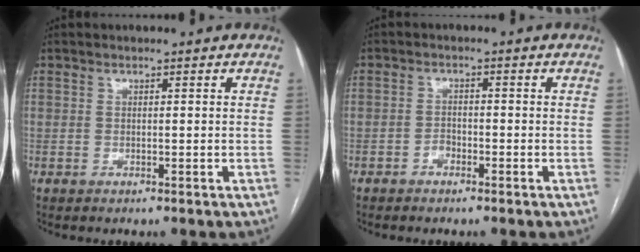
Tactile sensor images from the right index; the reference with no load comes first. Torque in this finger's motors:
{"motor_torque": [0.15, -0.02, 0.03, 0.00]}